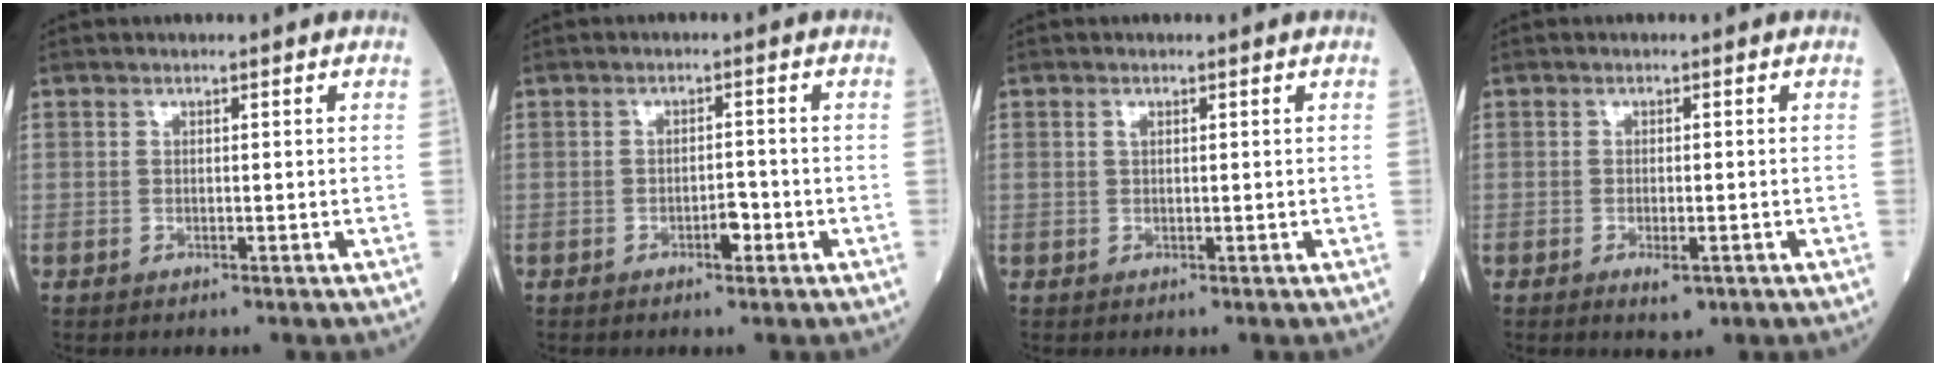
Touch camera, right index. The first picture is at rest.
{"total": 2.2, "force": [-1.2, 0.8, 1.7], "torque": [-0.022, 0.003, -0.019]}
{"total": 0.7, "force": [0.3, 0.3, 0.5], "torque": [-0.013, 0.002, 0.006]}
{"total": 2.4, "force": [-1.2, 0.8, 1.9], "torque": [-0.029, -0.002, -0.015]}